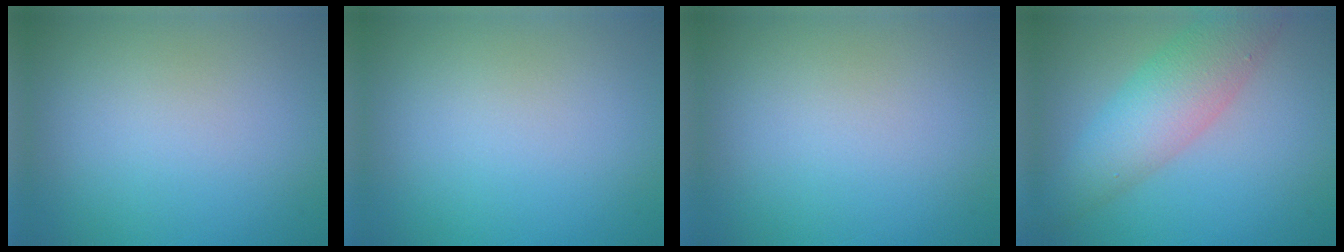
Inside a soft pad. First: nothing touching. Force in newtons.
{"total": 0.0}
{"total": 0.0}
{"total": 6.1, "press": 6.1, "slide": 0.3}